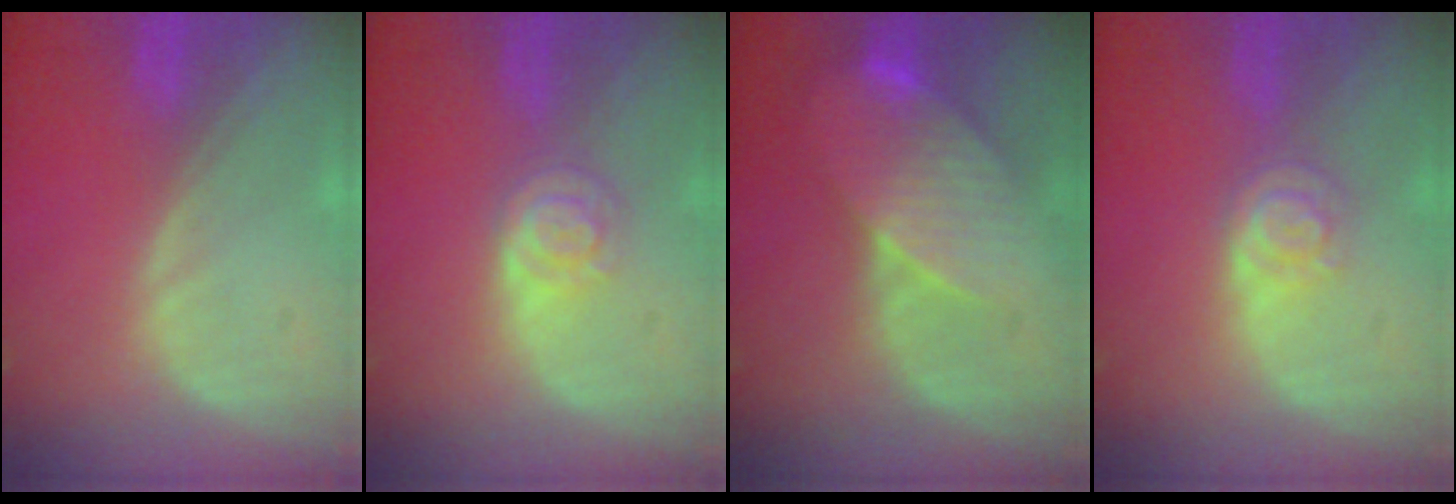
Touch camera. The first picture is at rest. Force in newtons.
{"total": 4.4, "press": 3.9, "slide": 2.0}
{"total": 8.2, "press": 7.6, "slide": 3.1}
{"total": 4.5, "press": 3.9, "slide": 2.2}